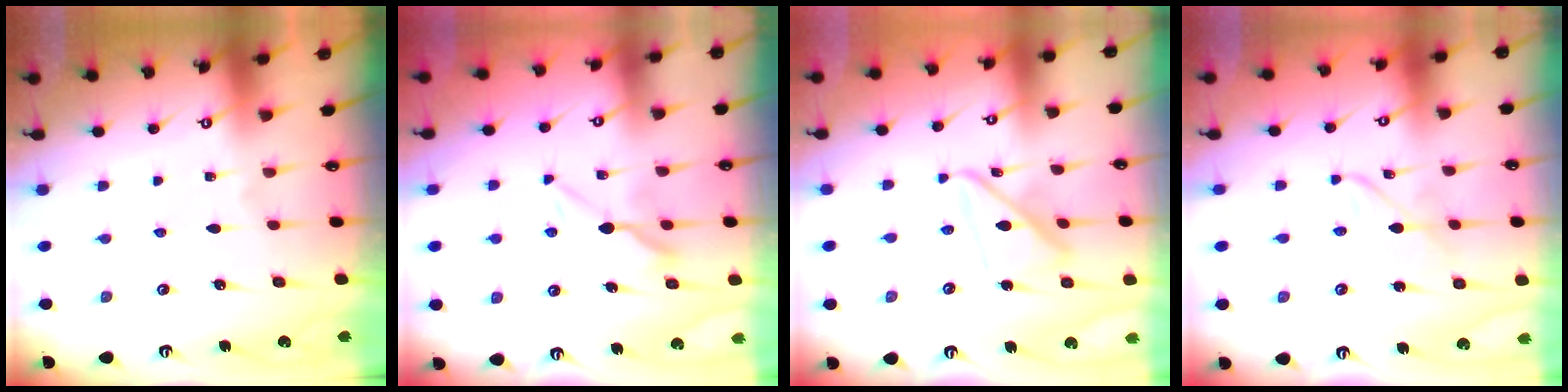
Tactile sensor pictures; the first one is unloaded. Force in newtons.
{"total": 6.1, "press": 6.1, "slide": 0.7}
{"total": 14.1, "press": 14.0, "slide": 1.4}
{"total": 3.0, "press": 2.9, "slide": 0.3}